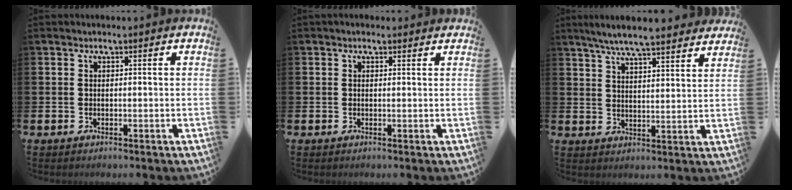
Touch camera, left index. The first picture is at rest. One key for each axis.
{"total": 0.6, "fx": 0.4, "fy": 0.3, "fz": 0.3, "tx": 0.002, "ty": 0.002, "tz": 0.005}
{"total": 7.2, "fx": 6.7, "fy": 0.5, "fz": 2.5, "tx": -0.068, "ty": -0.029, "tz": 0.120}